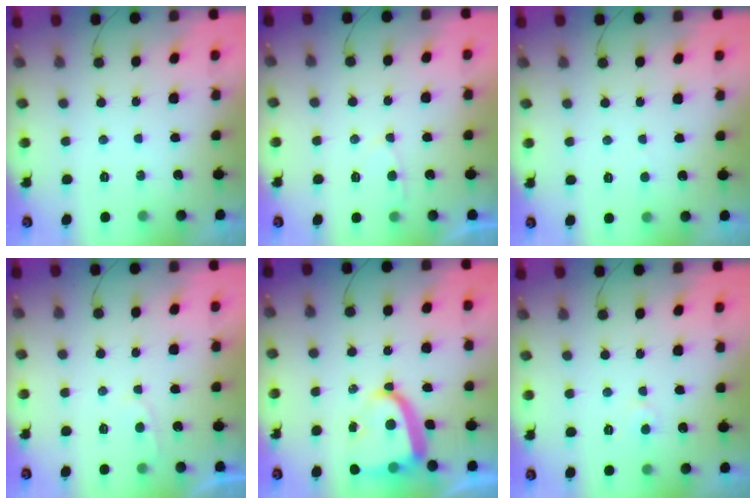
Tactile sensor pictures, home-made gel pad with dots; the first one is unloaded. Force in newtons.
{"total": 3.0, "press": 2.9, "slide": 0.5}
{"total": 2.1, "press": 2.1, "slide": 0.2}
{"total": 2.0, "press": 2.0, "slide": 0.2}
{"total": 12.3, "press": 12.2, "slide": 1.4}
{"total": 3.6, "press": 3.5, "slide": 0.4}